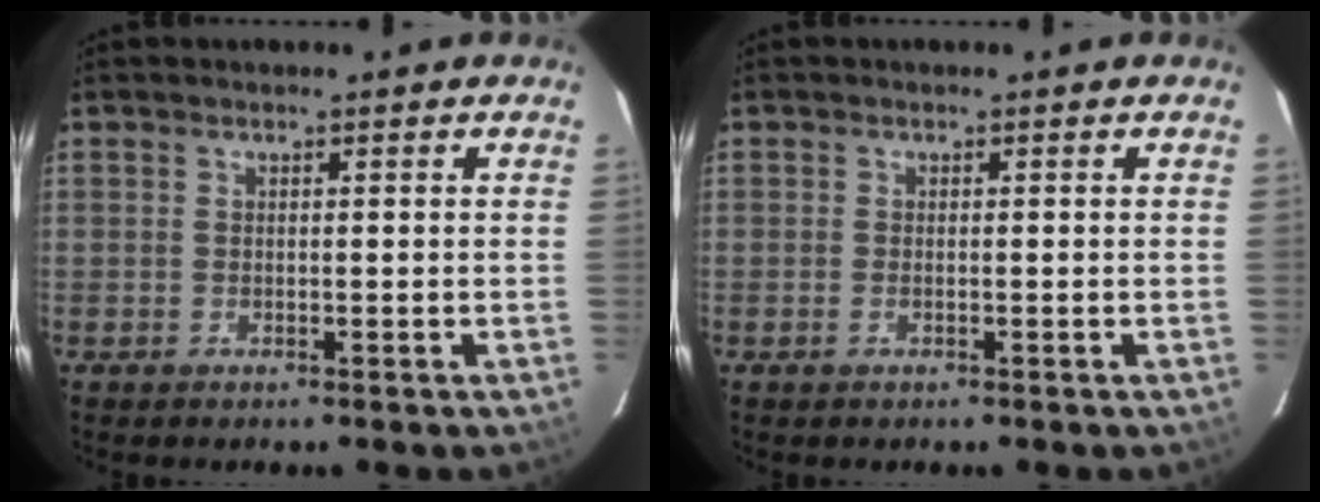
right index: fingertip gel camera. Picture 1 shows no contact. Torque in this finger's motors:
{"motor_torque": [-0.19, 0.05, -0.03, 0.00]}